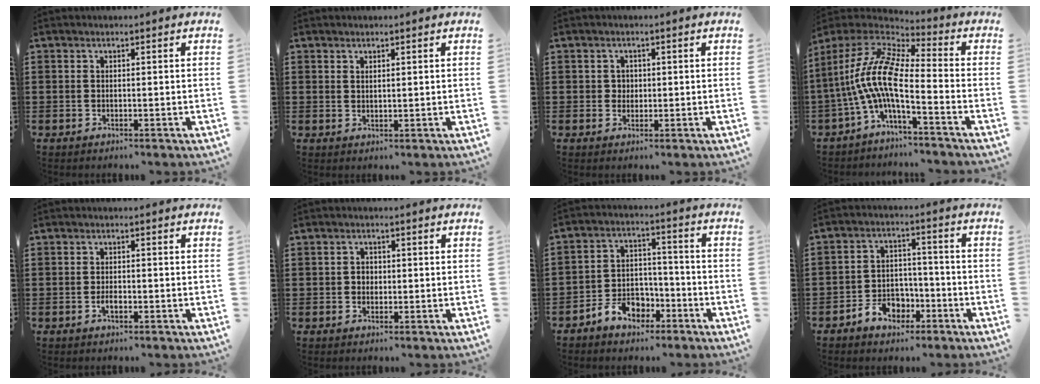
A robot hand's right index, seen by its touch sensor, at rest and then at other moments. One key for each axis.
{"total": 0.8, "fx": 0.6, "fy": 0.2, "fz": 0.5, "tx": -0.010, "ty": 0.000, "tz": 0.011}
{"total": 1.4, "fx": 0.2, "fy": 1.4, "fz": 0.4, "tx": -0.013, "ty": 0.008, "tz": 0.002}
{"total": 9.4, "fx": -2.5, "fy": 2.5, "fz": 8.7, "tx": -0.218, "ty": -0.036, "tz": -0.067}
{"total": 1.8, "fx": -1.1, "fy": 0.6, "fz": 1.3, "tx": -0.024, "ty": -0.004, "tz": -0.019}
{"total": 1.5, "fx": -0.2, "fy": 1.4, "fz": 0.6, "tx": -0.015, "ty": 0.006, "tz": -0.005}
{"total": 6.0, "fx": -4.0, "fy": 4.1, "fz": 1.9, "tx": -0.047, "ty": 0.021, "tz": -0.076}
{"total": 5.3, "fx": -3.1, "fy": 3.9, "fz": 1.8, "tx": -0.041, "ty": 0.018, "tz": -0.058}